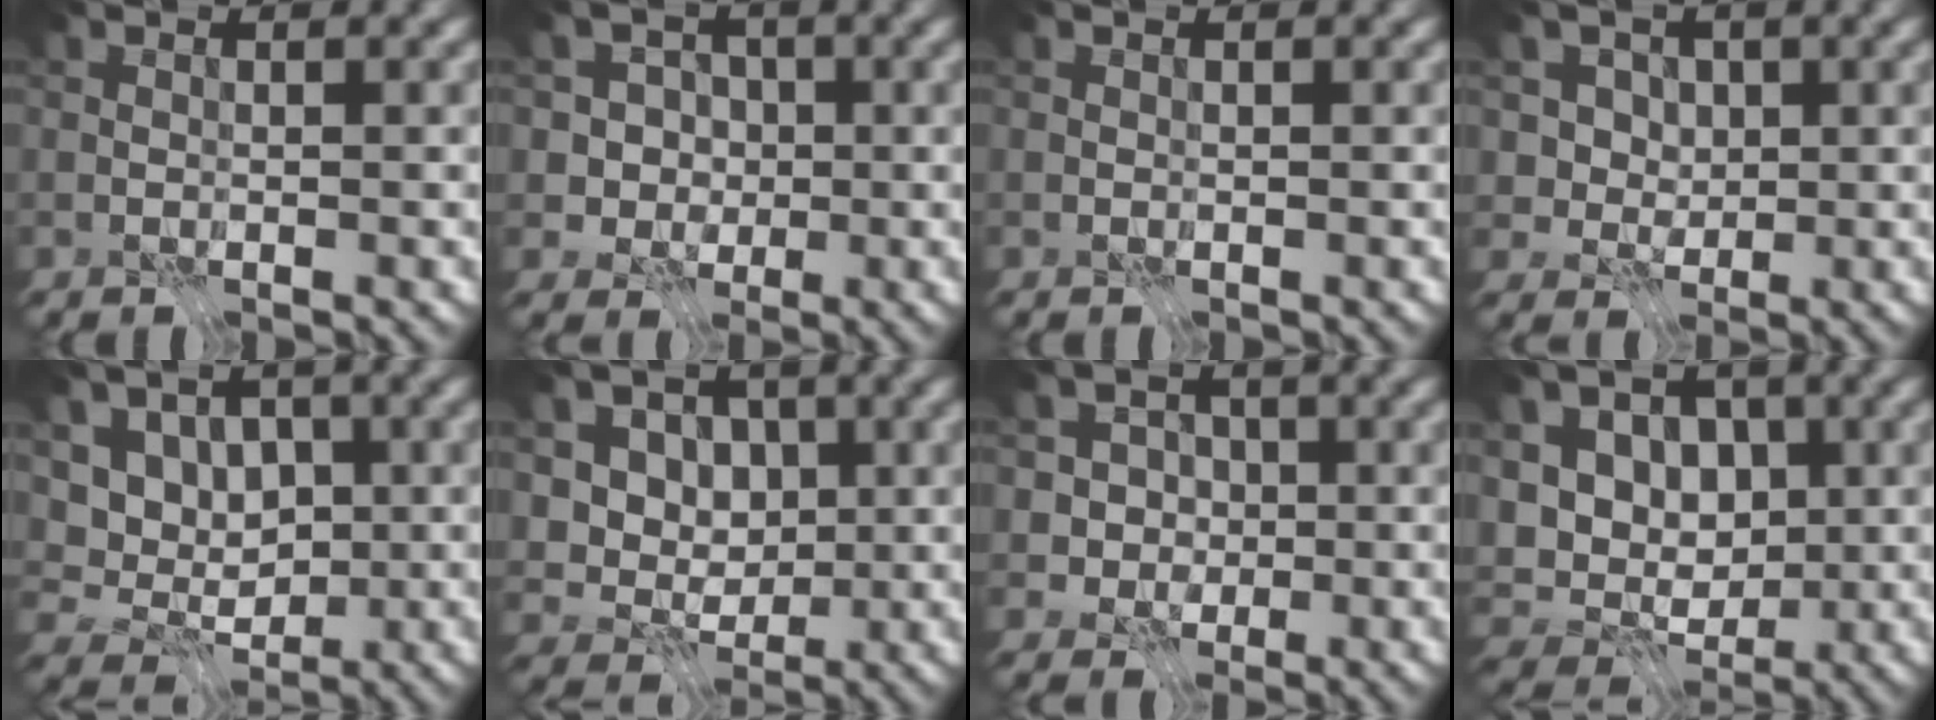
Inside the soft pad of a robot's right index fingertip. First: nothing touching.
{"total": 3.8, "force": [0.1, 3.7, 1.0], "torque": [0.002, 0.006, -0.007]}
{"total": 0.0}
{"total": 3.6, "force": [1.1, 3.2, 1.2], "torque": [-0.021, -0.010, 0.017]}
{"total": 7.6, "force": [1.8, 6.0, 4.3], "torque": [-0.066, 0.023, 0.008]}
{"total": 8.3, "force": [1.3, 7.0, 4.3], "torque": [-0.062, 0.025, -0.009]}
{"total": 3.4, "force": [-0.1, 3.3, 0.9], "torque": [0.003, 0.004, -0.011]}
{"total": 9.6, "force": [1.9, 7.4, 5.9], "torque": [-0.082, 0.035, 0.006]}